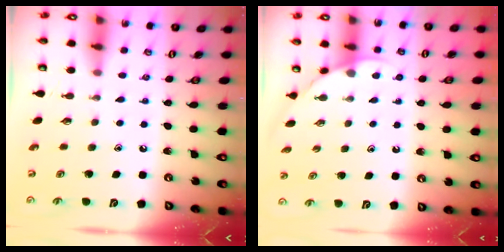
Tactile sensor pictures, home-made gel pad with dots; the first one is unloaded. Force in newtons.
{"total": 2.5, "press": 2.5, "slide": 0.2}